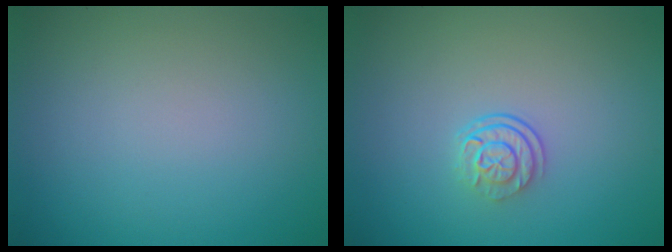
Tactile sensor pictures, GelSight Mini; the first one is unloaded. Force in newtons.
{"total": 2.5, "press": 1.8, "slide": 1.8}